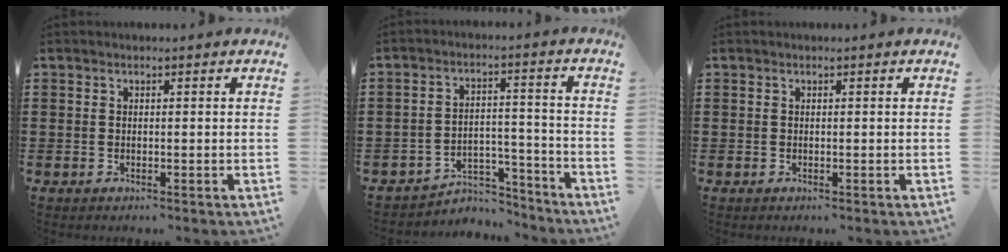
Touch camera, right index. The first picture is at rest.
{"total": 5.0, "force": [-4.5, 1.7, 1.0], "torque": [-0.017, 0.014, -0.091]}
{"total": 0.0}